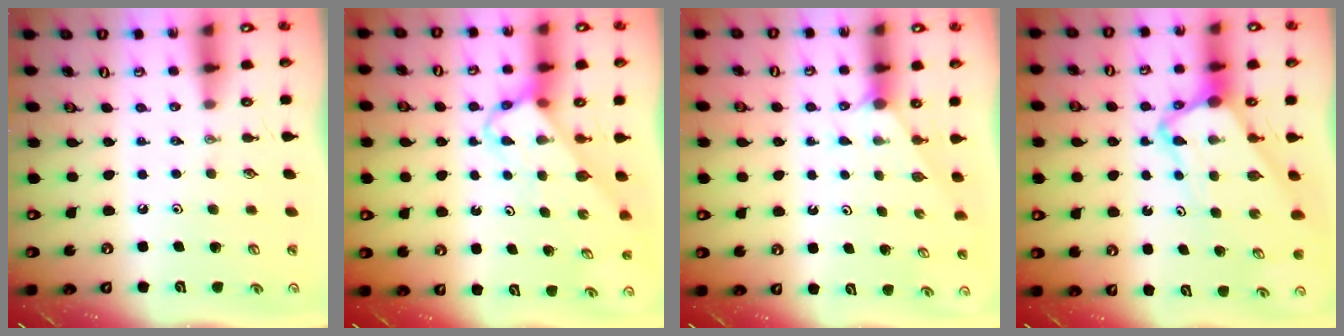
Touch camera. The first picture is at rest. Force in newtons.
{"total": 3.7, "press": 3.7, "slide": 0.1}
{"total": 1.1, "press": 1.1, "slide": 0.2}
{"total": 6.2, "press": 6.2, "slide": 0.5}